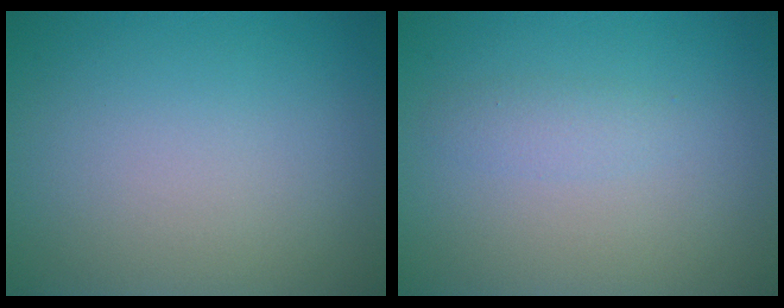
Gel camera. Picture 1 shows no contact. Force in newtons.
{"total": 1.1, "press": 1.1, "slide": 0.0}